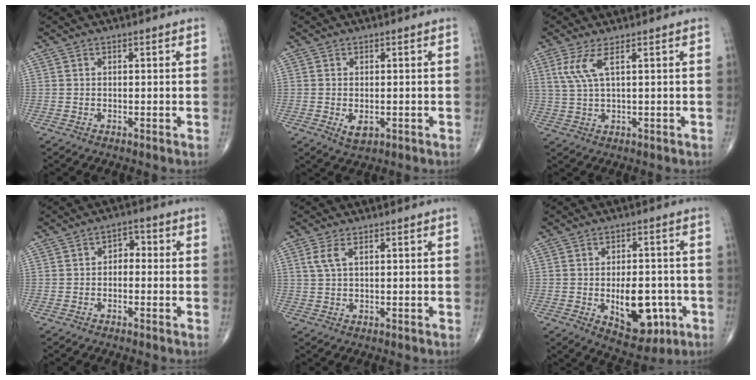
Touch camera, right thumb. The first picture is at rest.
{"total": 2.7, "force": [-0.6, 1.5, 2.1], "torque": [-0.034, -0.005, -0.004]}
{"total": 4.6, "force": [2.0, 0.6, 4.1], "torque": [-0.112, -0.004, 0.050]}
{"total": 2.9, "force": [-0.3, 2.0, 2.0], "torque": [-0.013, 0.017, -0.016]}
{"total": 2.8, "force": [1.1, 1.0, 2.3], "torque": [-0.063, 0.006, 0.029]}
{"total": 11.9, "force": [-3.2, 6.5, 9.5], "torque": [-0.106, 0.007, -0.031]}